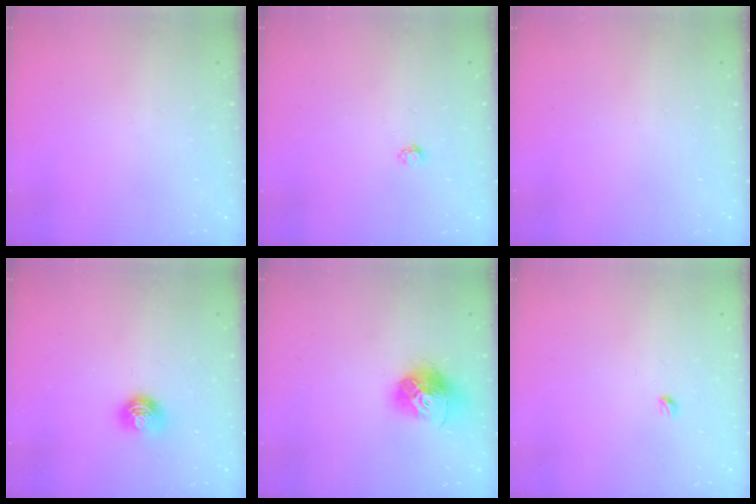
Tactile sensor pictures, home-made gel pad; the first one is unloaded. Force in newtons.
{"total": 2.7, "press": 2.7, "slide": 0.4}
{"total": 0.0}
{"total": 6.6, "press": 6.6, "slide": 0.5}
{"total": 13.6, "press": 13.5, "slide": 1.4}
{"total": 2.9, "press": 2.9, "slide": 0.4}